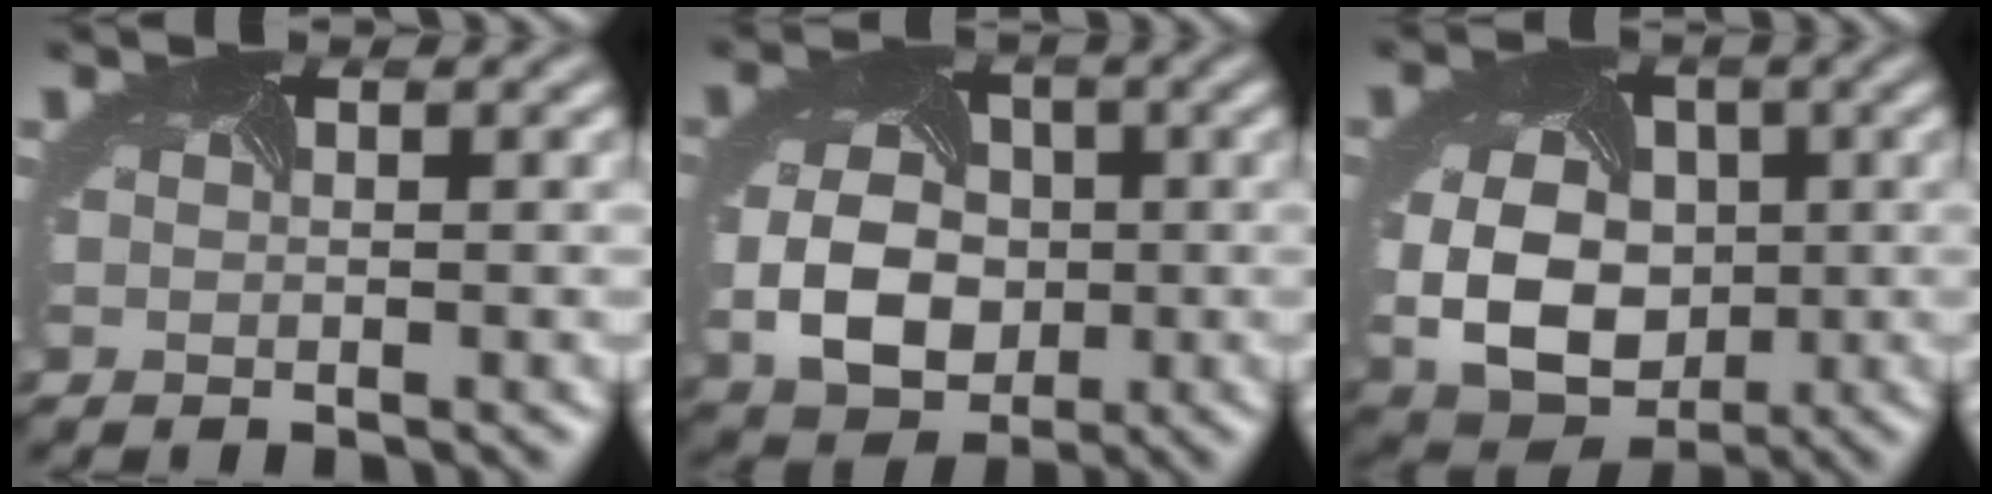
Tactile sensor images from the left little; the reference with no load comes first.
{"total": 5.9, "force": [-0.9, 4.5, 3.7], "torque": [-0.085, -0.009, -0.012]}
{"total": 9.2, "force": [-0.4, 7.1, 5.9], "torque": [-0.120, -0.024, 0.010]}